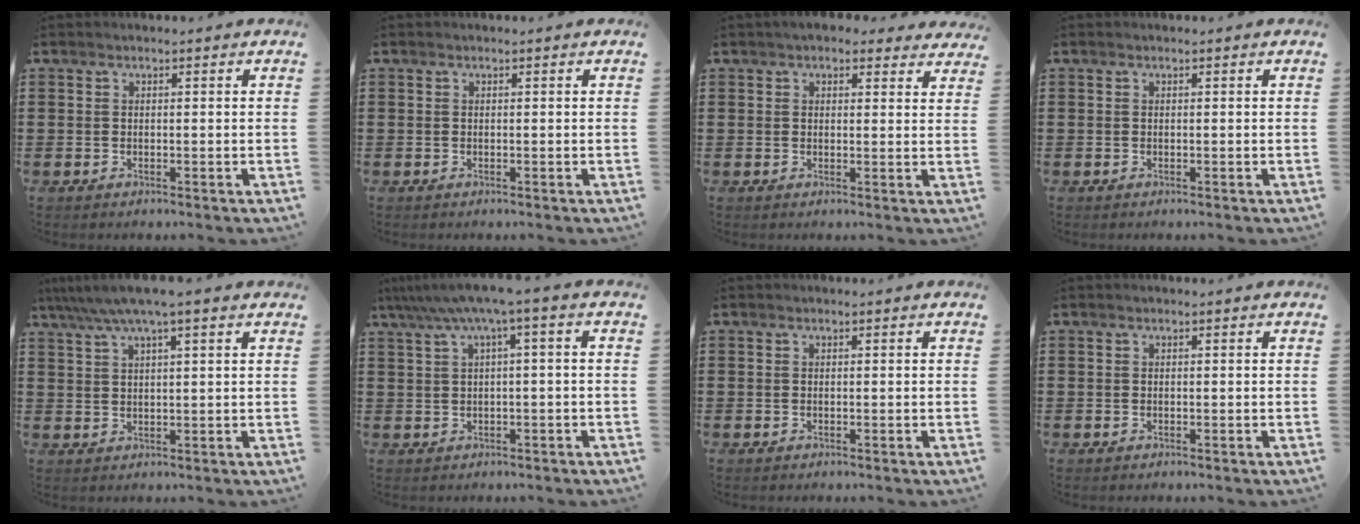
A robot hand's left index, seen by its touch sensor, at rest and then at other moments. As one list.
[{"total": 0.0}, {"total": 3.0, "force": [2.5, 1.2, 1.1], "torque": [-0.028, -0.001, 0.046]}, {"total": 0.0}, {"total": 5.1, "force": [3.6, 0.1, 3.6], "torque": [-0.079, -0.005, 0.061]}, {"total": 4.8, "force": [1.1, -0.2, 4.6], "torque": [-0.090, -0.010, 0.016]}, {"total": 0.0}, {"total": 0.0}]